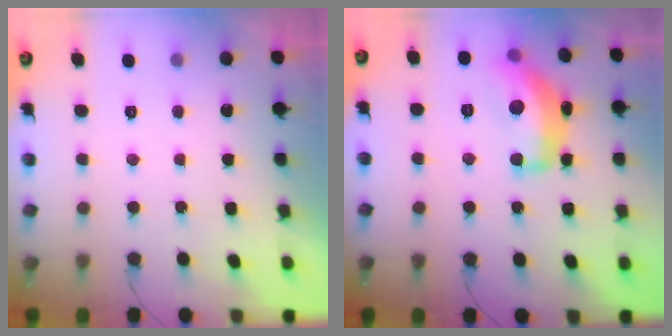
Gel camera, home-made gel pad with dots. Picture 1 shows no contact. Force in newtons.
{"total": 15.7, "press": 15.6, "slide": 1.0}